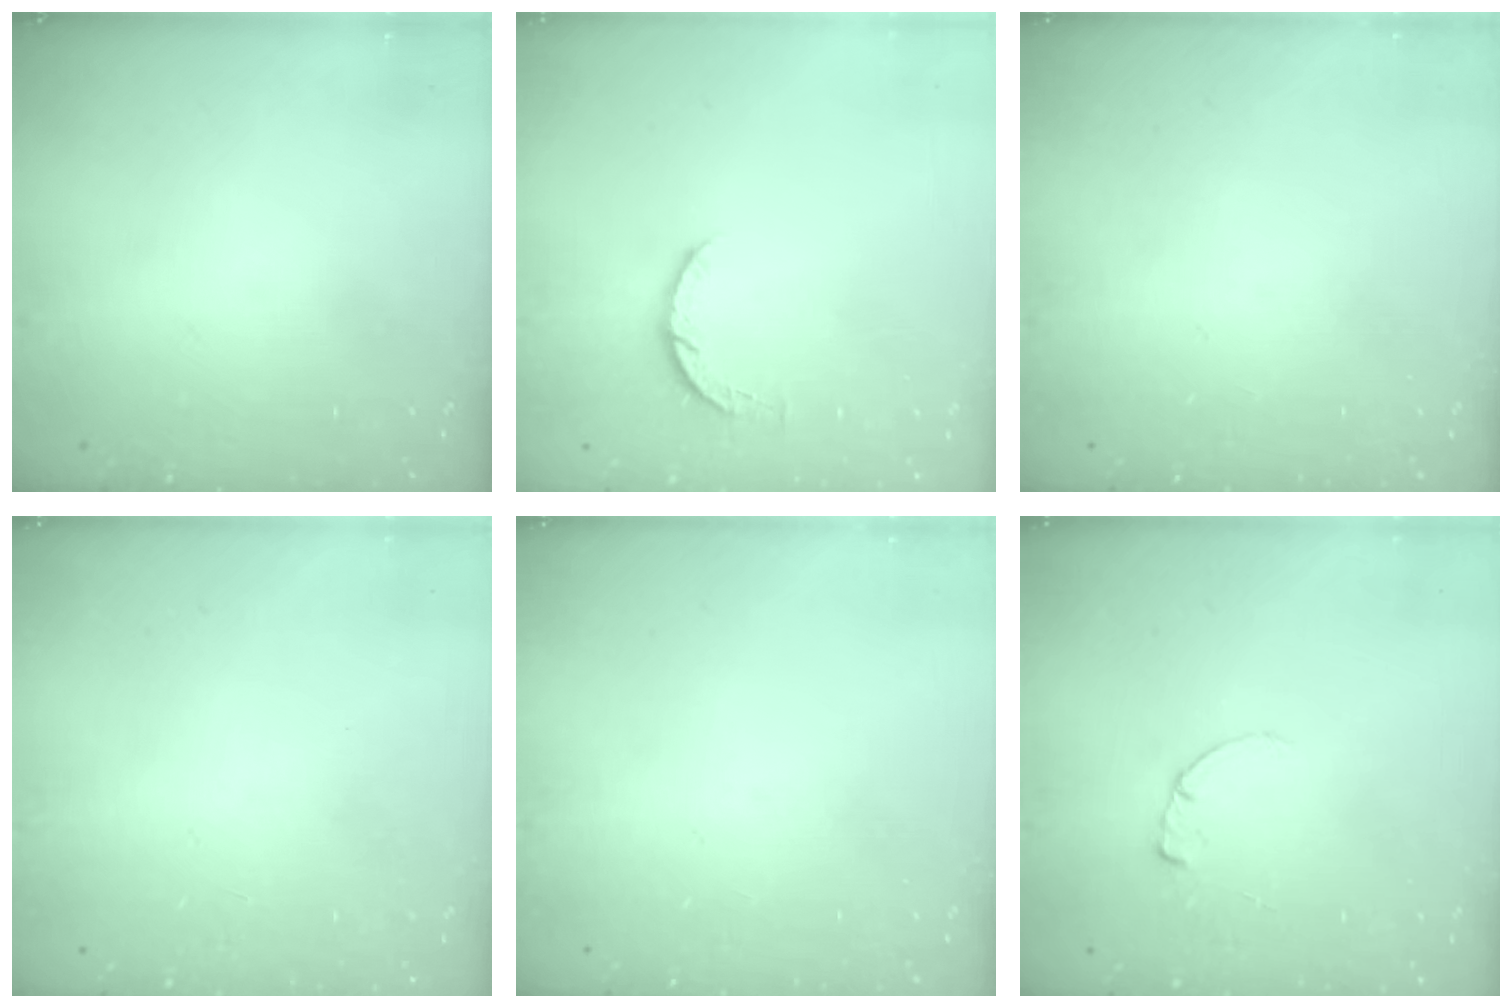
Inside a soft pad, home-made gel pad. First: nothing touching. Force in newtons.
{"total": 5.0, "press": 4.9, "slide": 0.7}
{"total": 0.0}
{"total": 2.6, "press": 2.6, "slide": 0.2}
{"total": 0.0}
{"total": 0.6, "press": 0.5, "slide": 0.2}